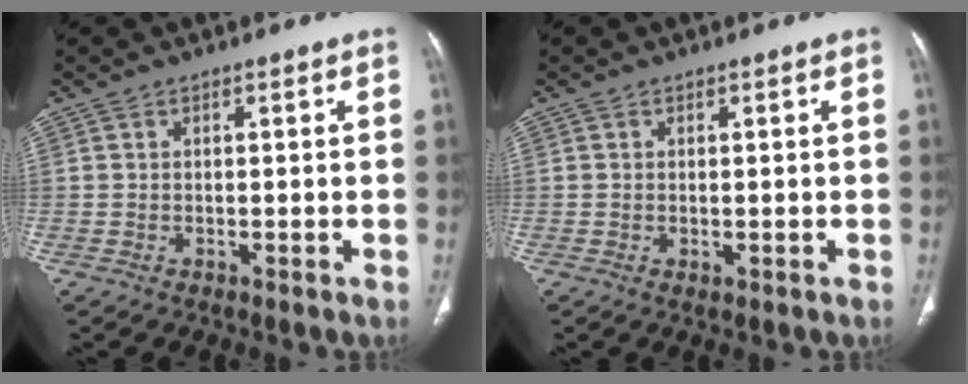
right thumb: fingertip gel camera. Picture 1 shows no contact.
{"total": 0.6, "force": [-0.1, 0.4, 0.5], "torque": [-0.012, -0.003, 0.001]}